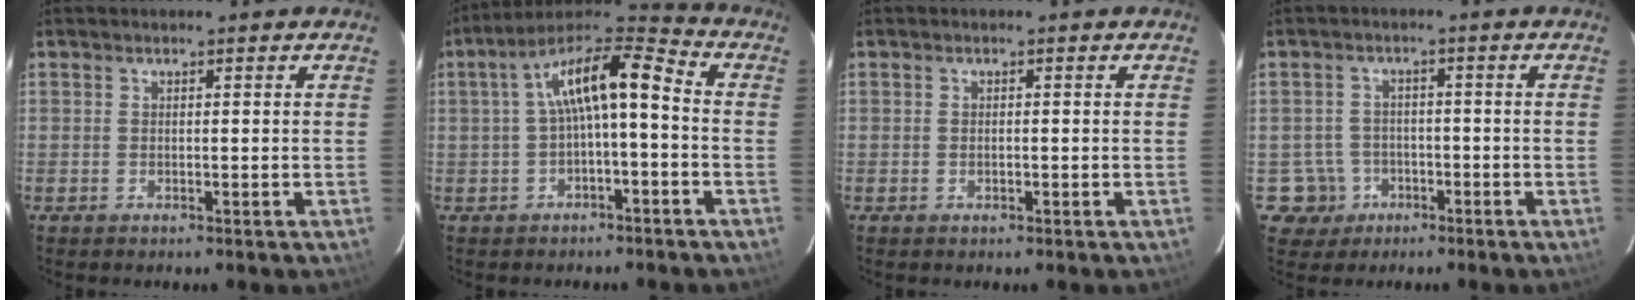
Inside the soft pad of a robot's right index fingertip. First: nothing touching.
{"total": 11.3, "force": [-0.7, 3.4, 10.8], "torque": [-0.201, 0.033, -0.013]}
{"total": 0.6, "force": [-0.2, 0.4, 0.4], "torque": [-0.005, 0.000, -0.003]}
{"total": 5.5, "force": [-2.2, 5.0, 0.1], "torque": [-0.018, 0.023, -0.032]}